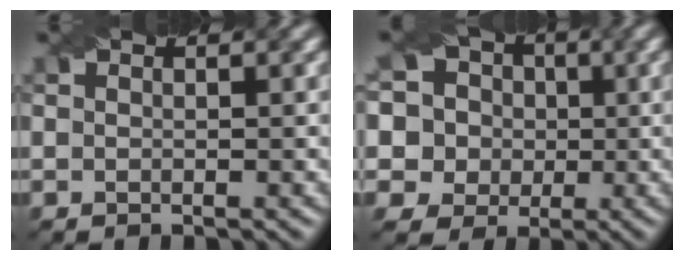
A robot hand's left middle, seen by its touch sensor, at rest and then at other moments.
{"total": 9.1, "force": [1.7, 8.3, 3.5], "torque": [-0.079, 0.030, -0.006]}